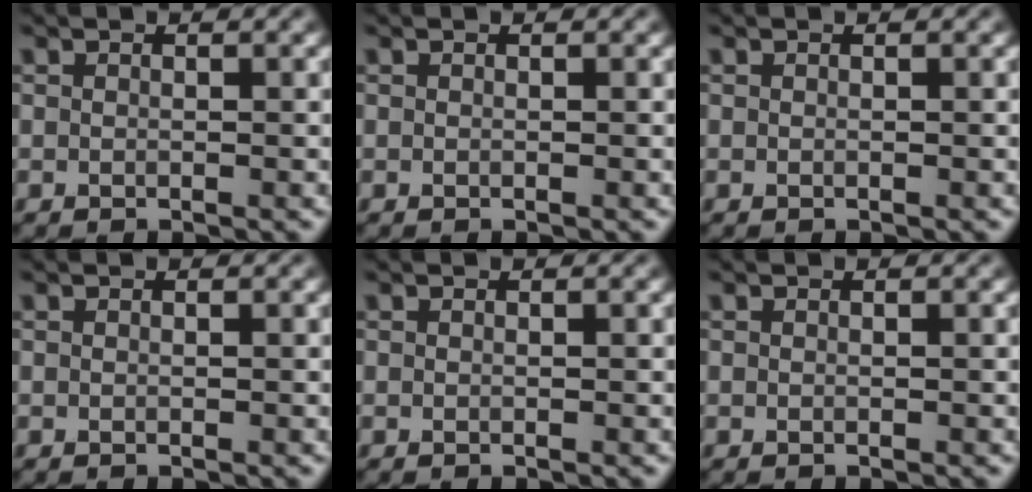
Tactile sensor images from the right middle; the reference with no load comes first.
{"total": 0.0}
{"total": 0.0}
{"total": 0.0}
{"total": 0.0}
{"total": 0.0}